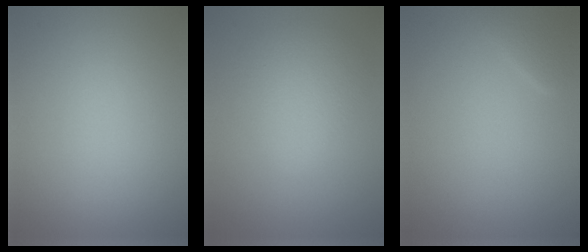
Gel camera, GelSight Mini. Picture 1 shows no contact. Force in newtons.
{"total": 3.4, "press": 3.4, "slide": 0.1}
{"total": 1.2, "press": 1.2, "slide": 0.0}